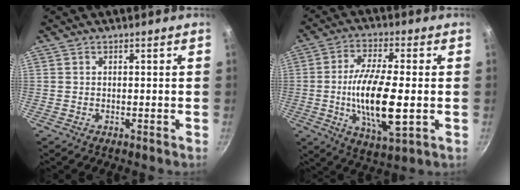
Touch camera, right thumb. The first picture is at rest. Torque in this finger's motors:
{"motor_torque": [-0.85, 1.58, 1.49, 0.26, 0.22]}